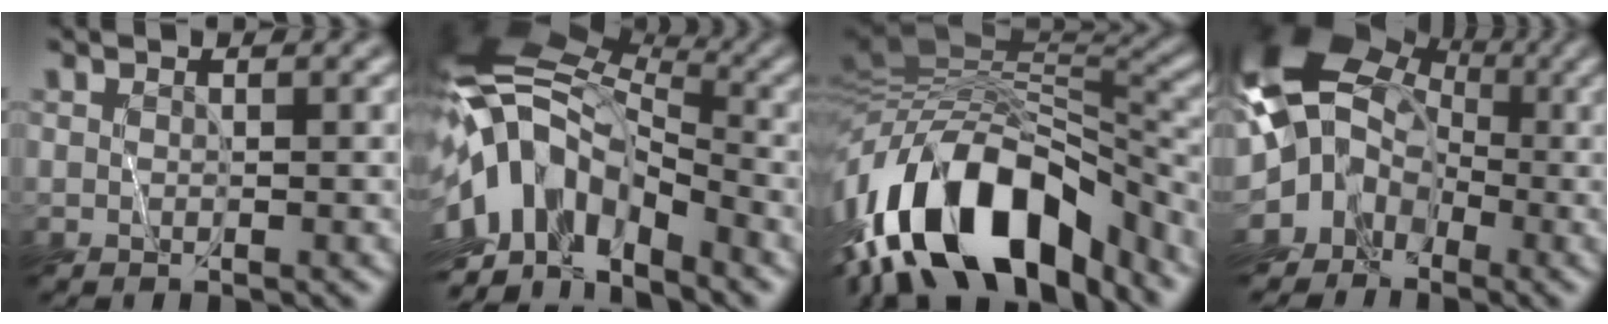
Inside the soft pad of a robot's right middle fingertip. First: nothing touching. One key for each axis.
{"total": 11.9, "fx": -4.5, "fy": 6.6, "fz": 8.8, "tx": -0.156, "ty": 0.014, "tz": -0.095}
{"total": 14.9, "fx": -7.7, "fy": 6.7, "fz": 10.9, "tx": -0.190, "ty": 0.024, "tz": -0.138}
{"total": 12.0, "fx": -2.5, "fy": 10.7, "fz": 4.8, "tx": -0.098, "ty": -0.002, "tz": -0.074}